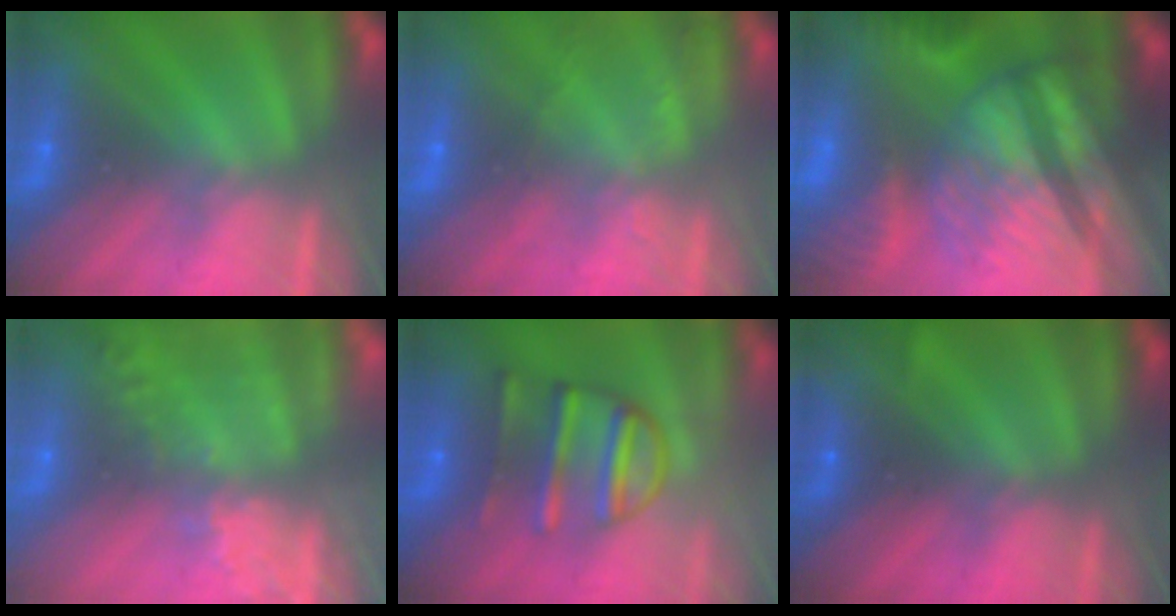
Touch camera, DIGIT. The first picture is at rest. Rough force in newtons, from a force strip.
{"total": 2.1}
{"total": 6.7}
{"total": 6.8}
{"total": 5.7}
{"total": 1.7}